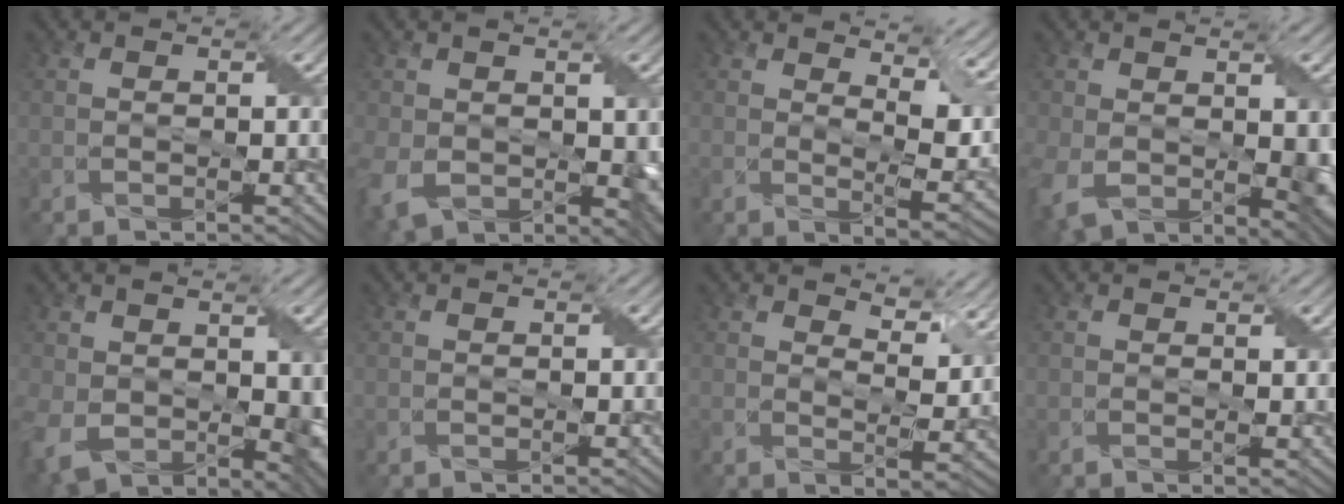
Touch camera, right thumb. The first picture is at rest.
{"total": 9.0, "force": [-0.7, 6.9, 5.7], "torque": [-0.145, -0.037, -0.003]}
{"total": 9.3, "force": [5.4, 3.9, 6.5], "torque": [-0.113, -0.005, 0.082]}
{"total": 9.9, "force": [-0.8, 6.8, 7.1], "torque": [-0.164, -0.045, 0.009]}
{"total": 11.5, "force": [-0.1, 8.4, 7.9], "torque": [-0.194, -0.051, 0.023]}
{"total": 0.0}
{"total": 5.9, "force": [4.2, 2.4, 3.4], "torque": [-0.063, -0.006, 0.062]}
{"total": 1.2, "force": [0.6, 0.4, 1.0], "torque": [-0.019, -0.004, 0.011]}